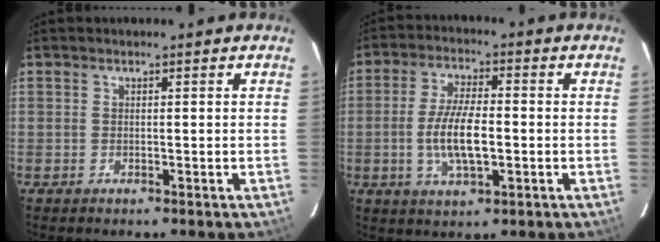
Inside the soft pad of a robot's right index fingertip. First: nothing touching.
{"total": 9.0, "force": [-1.6, 3.0, 8.4], "torque": [-0.167, -0.001, -0.029]}